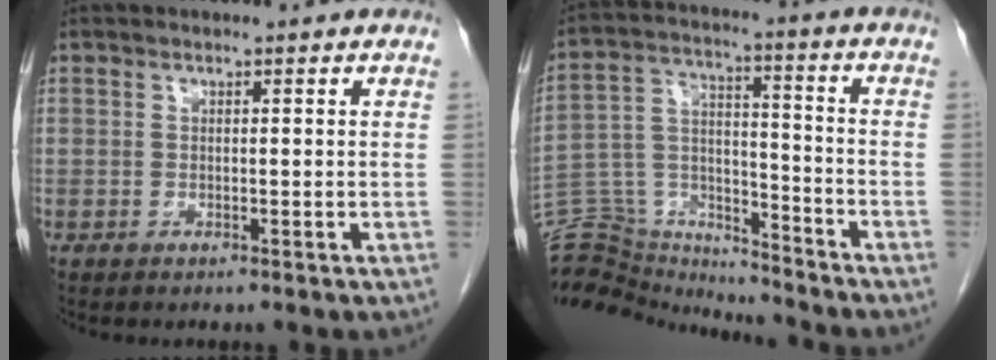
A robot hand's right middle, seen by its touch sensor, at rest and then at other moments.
{"total": 14.5, "force": [-14.0, 3.4, 1.4], "torque": [-0.042, 0.056, -0.237]}